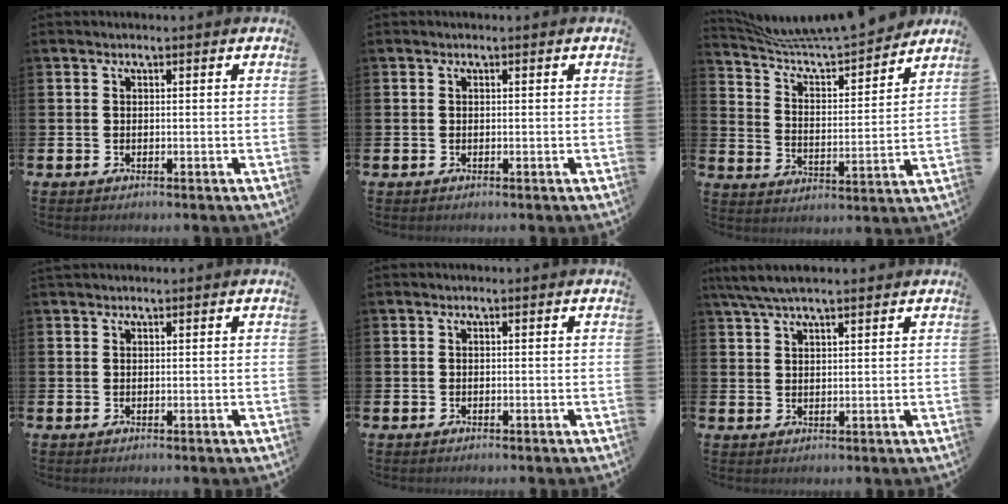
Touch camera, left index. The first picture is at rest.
{"total": 0.0}
{"total": 9.1, "force": [8.7, 0.8, 2.6], "torque": [-0.088, -0.062, 0.152]}
{"total": 0.8, "force": [0.7, 0.2, 0.1], "torque": [0.007, 0.000, 0.012]}
{"total": 0.0}
{"total": 4.8, "force": [4.0, 1.0, 2.5], "torque": [-0.065, -0.001, 0.075]}